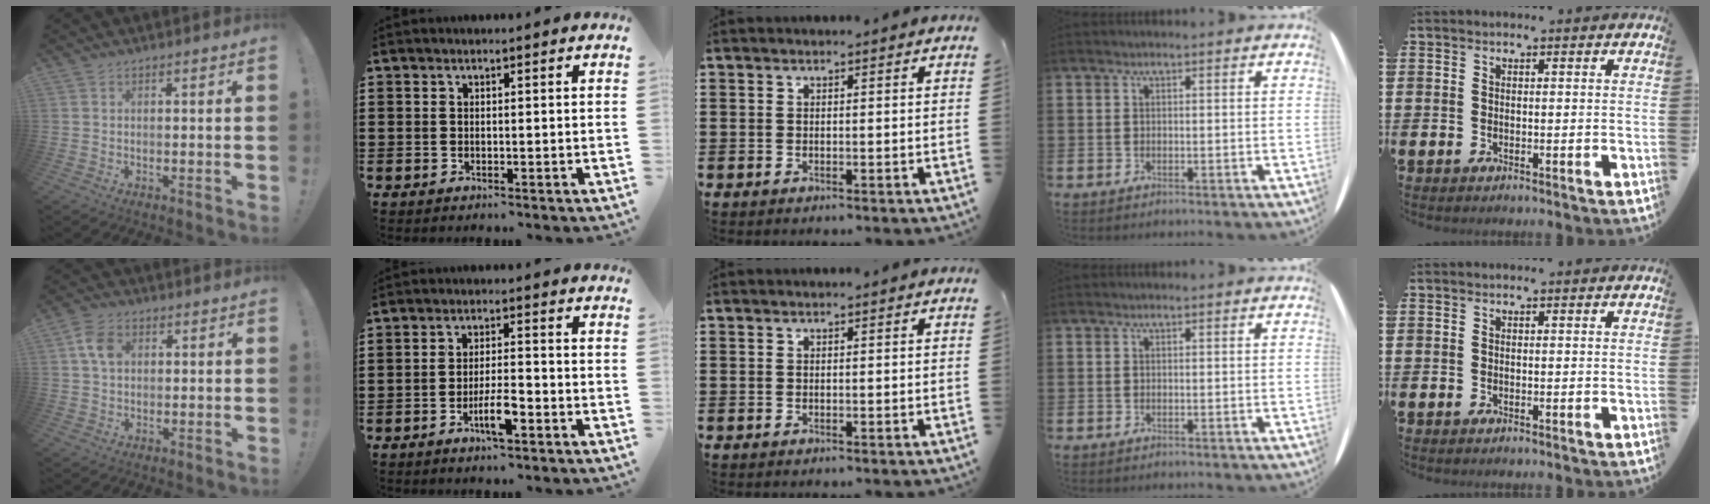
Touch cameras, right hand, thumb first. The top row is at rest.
{"thumb": {"total": 6.6, "force": [1.6, 4.8, 4.1], "torque": [-0.081, 0.010, 0.032]}, "index": {"total": 5.1, "force": [-2.5, 1.1, 4.3], "torque": [-0.091, -0.005, -0.049]}}